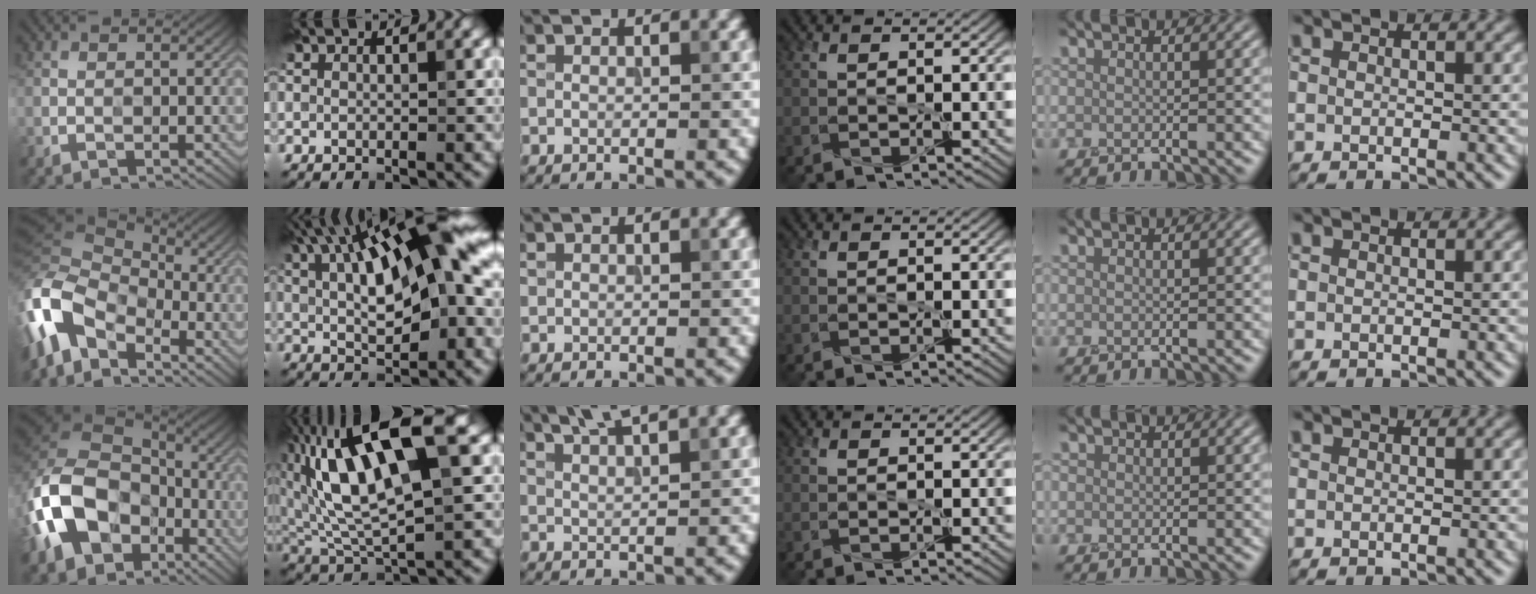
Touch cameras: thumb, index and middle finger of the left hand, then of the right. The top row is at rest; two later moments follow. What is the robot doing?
{"motion": "peel", "object": "sticker"}